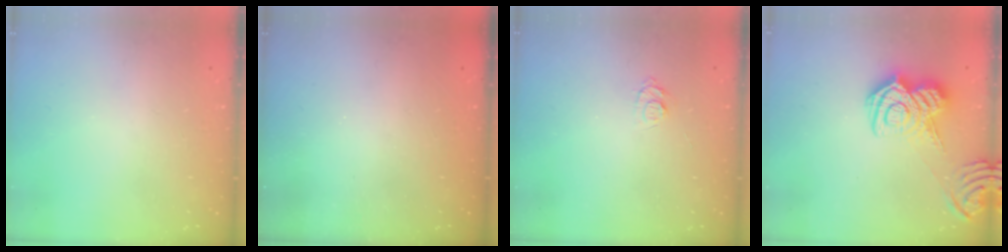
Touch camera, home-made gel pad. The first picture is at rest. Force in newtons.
{"total": 2.3, "press": 2.1, "slide": 0.8}
{"total": 6.4, "press": 6.4, "slide": 0.6}
{"total": 15.0, "press": 15.0, "slide": 0.8}